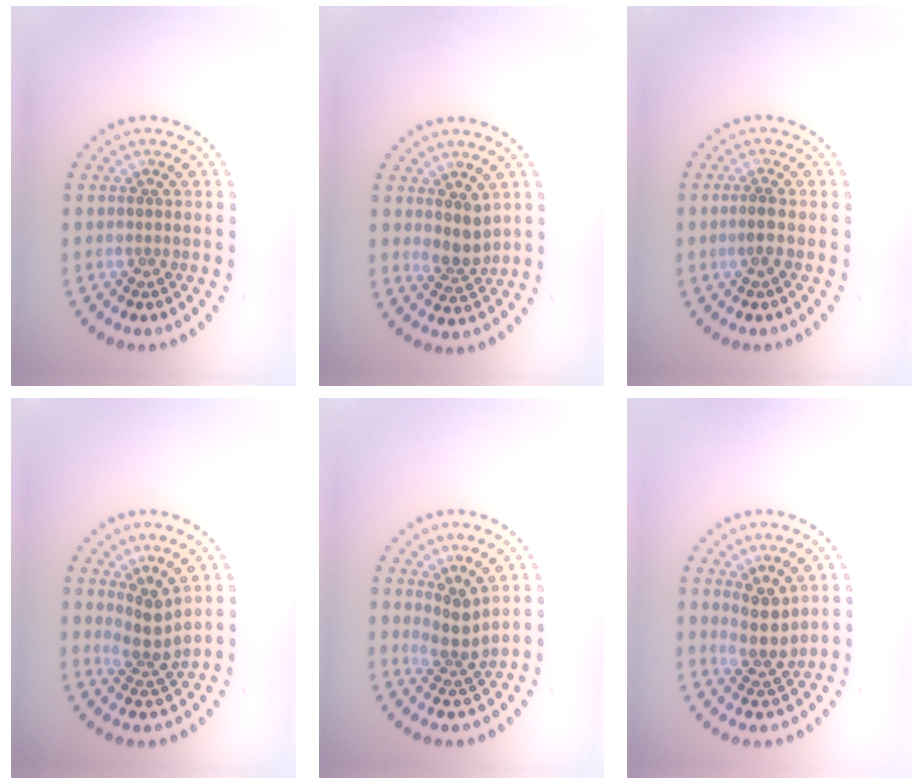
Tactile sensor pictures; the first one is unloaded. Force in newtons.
{"total": 2.4, "press": 1.9, "slide": 1.4}
{"total": 1.1, "press": 1.0, "slide": 0.5}
{"total": 2.7, "press": 1.9, "slide": 1.9}
{"total": 2.5, "press": 1.8, "slide": 1.7}
{"total": 2.8, "press": 2.3, "slide": 1.6}